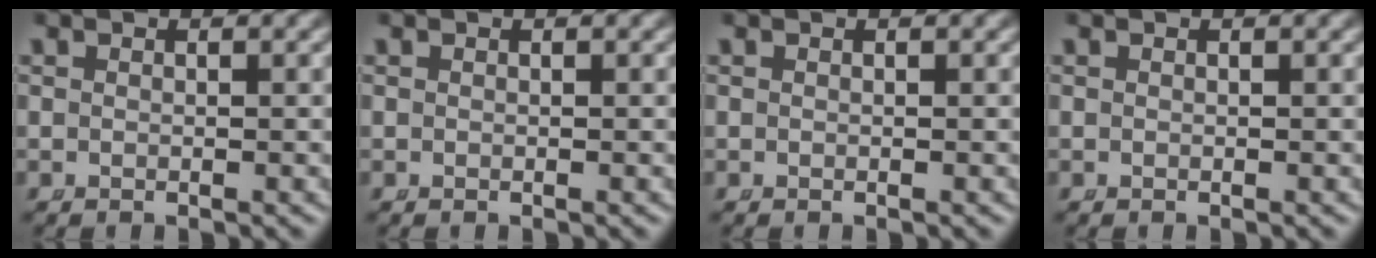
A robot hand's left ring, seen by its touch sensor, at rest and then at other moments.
{"total": 0.0}
{"total": 0.0}
{"total": 0.0}